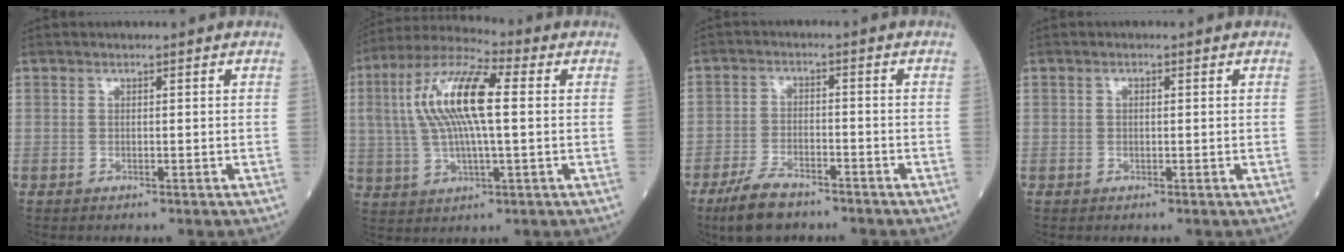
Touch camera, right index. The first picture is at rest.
{"total": 13.9, "force": [2.1, 3.1, 13.4], "torque": [-0.278, 0.025, 0.033]}
{"total": 6.7, "force": [-5.2, 2.4, 3.6], "torque": [-0.081, -0.007, -0.094]}
{"total": 0.6, "force": [0.1, 0.3, 0.5], "torque": [-0.010, 0.002, 0.000]}